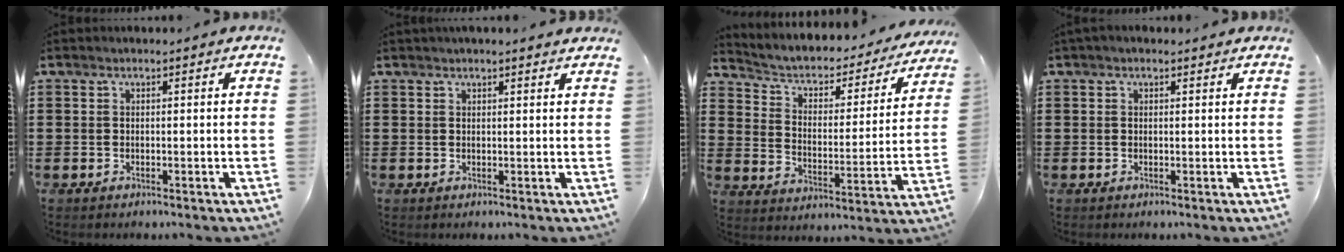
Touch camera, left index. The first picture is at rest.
{"total": 1.4, "force": [1.4, 0.3, 0.2], "torque": [-0.007, -0.001, 0.028]}
{"total": 3.0, "force": [1.9, 1.9, 1.4], "torque": [-0.044, -0.020, 0.020]}
{"total": 0.9, "force": [0.6, 0.5, 0.4], "torque": [-0.009, 0.003, 0.012]}